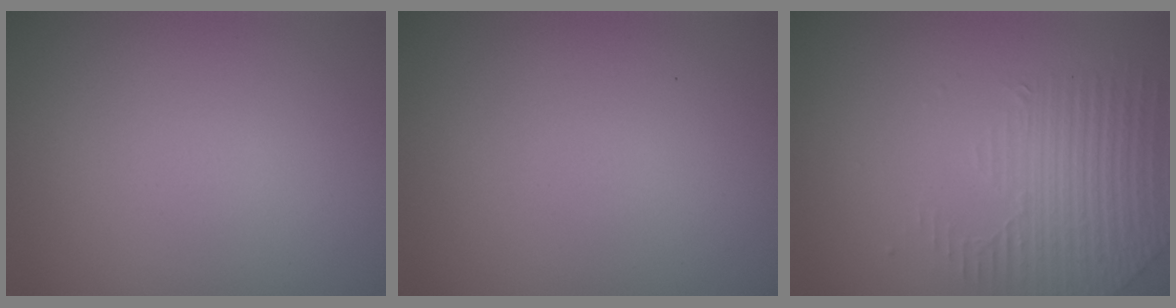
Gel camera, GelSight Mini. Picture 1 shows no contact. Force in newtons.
{"total": 0.0}
{"total": 1.7, "press": 1.3, "slide": 1.1}